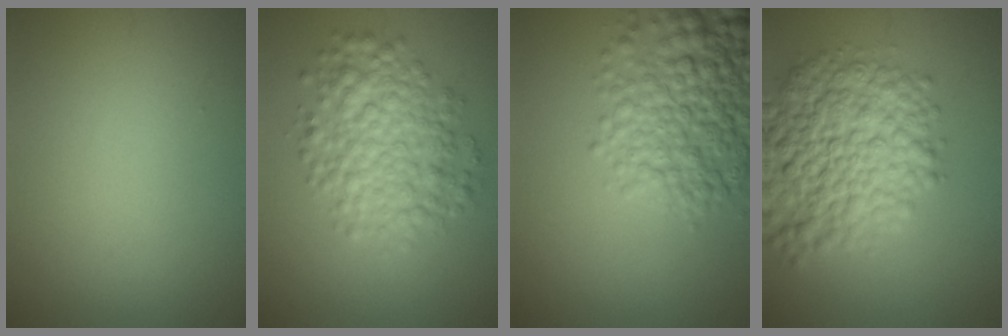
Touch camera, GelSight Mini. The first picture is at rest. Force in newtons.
{"total": 6.2, "press": 6.2, "slide": 0.1}
{"total": 7.7, "press": 7.7, "slide": 0.2}
{"total": 10.1, "press": 10.1, "slide": 0.4}